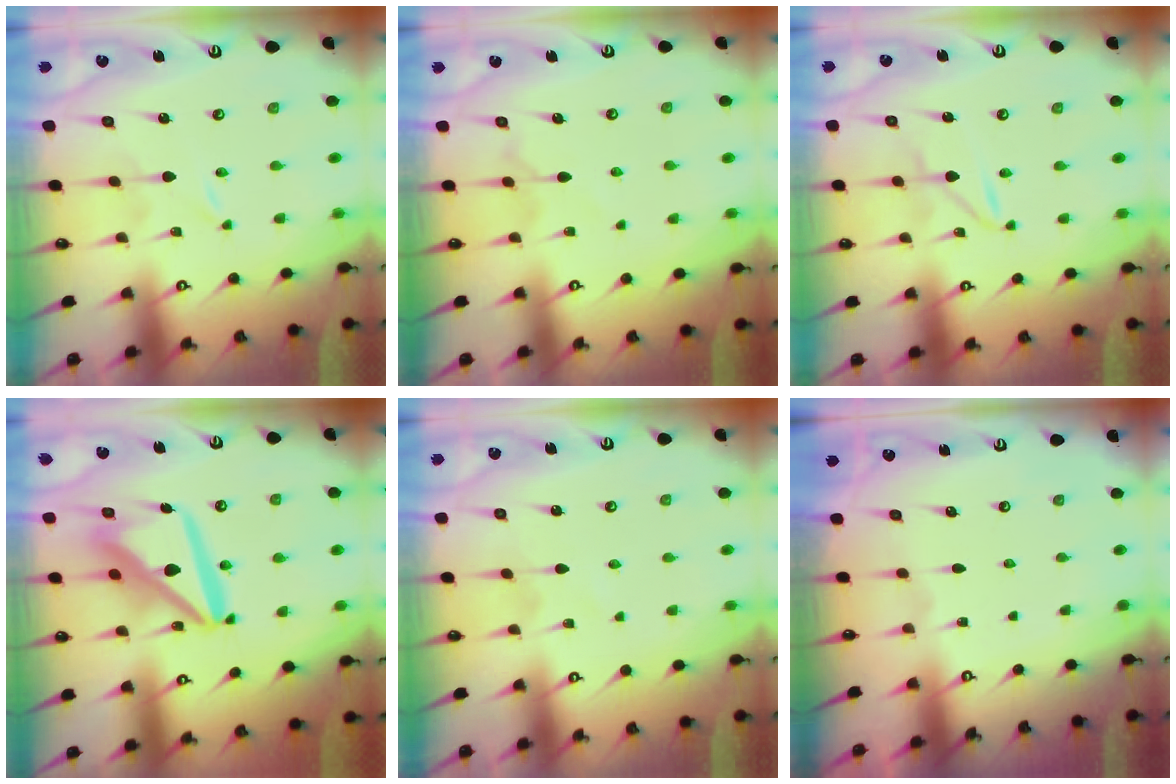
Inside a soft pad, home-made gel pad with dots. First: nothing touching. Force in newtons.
{"total": 6.2, "press": 6.2, "slide": 0.6}
{"total": 1.7, "press": 1.7, "slide": 0.1}
{"total": 15.4, "press": 15.3, "slide": 1.8}
{"total": 1.1, "press": 1.1, "slide": 0.2}
{"total": 0.0}